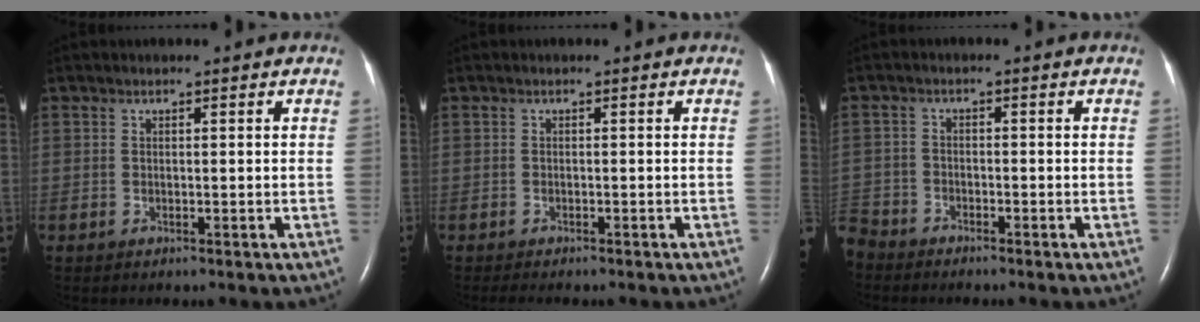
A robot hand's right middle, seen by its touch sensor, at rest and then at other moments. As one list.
[{"total": 3.4, "force": [-2.9, 0.9, 1.7], "torque": [-0.026, -0.009, -0.033]}, {"total": 4.6, "force": [-4.3, 1.6, 0.0], "torque": [0.006, -0.007, -0.089]}]